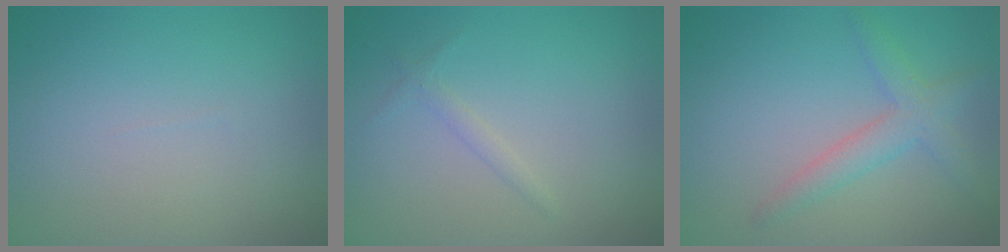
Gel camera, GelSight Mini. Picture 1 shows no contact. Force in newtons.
{"total": 0.9, "press": 0.9, "slide": 0.1}
{"total": 2.9, "press": 2.9, "slide": 0.1}